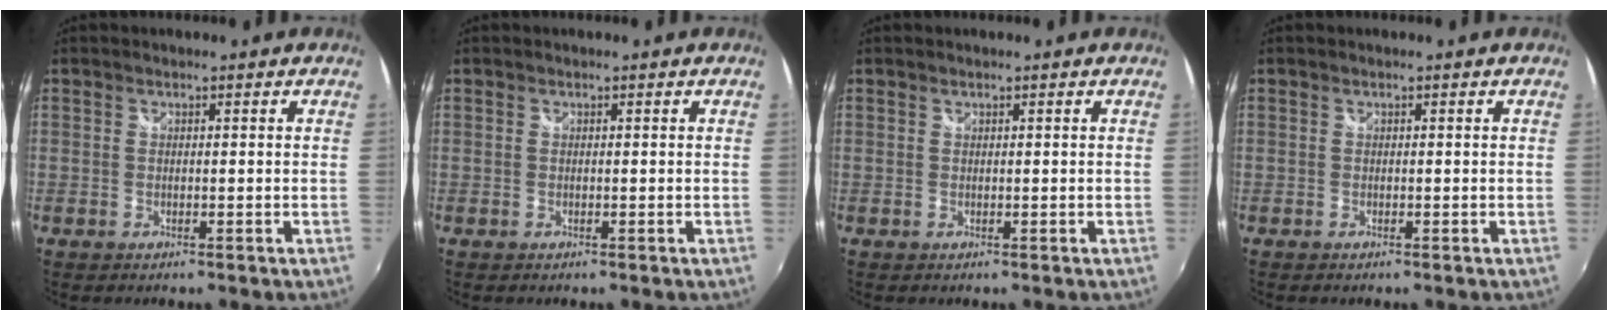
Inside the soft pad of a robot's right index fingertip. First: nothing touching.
{"total": 0.0}
{"total": 0.0}
{"total": 0.0}